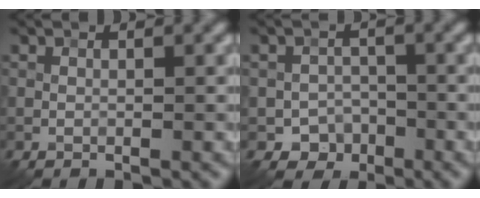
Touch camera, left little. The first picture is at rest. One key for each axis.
{"total": 2.6, "fx": -1.4, "fy": 2.2, "fz": 0.6, "tx": 0.003, "ty": 0.003, "tz": -0.025}